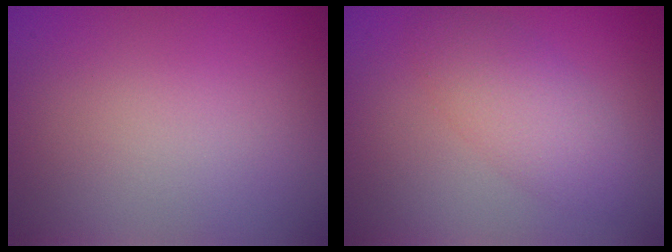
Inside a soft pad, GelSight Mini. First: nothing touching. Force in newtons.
{"total": 3.5, "press": 3.5, "slide": 0.1}